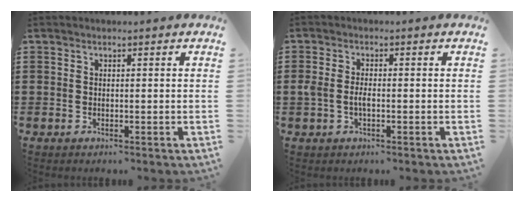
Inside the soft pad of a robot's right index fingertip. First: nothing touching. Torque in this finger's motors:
{"motor_torque": [0.17, -0.13, 0.10, 0.08]}